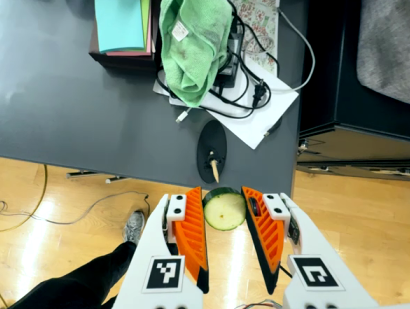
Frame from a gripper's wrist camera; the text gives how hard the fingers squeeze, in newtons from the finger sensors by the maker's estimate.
{"total": 6.7, "left": 7.3, "right": 6.0}